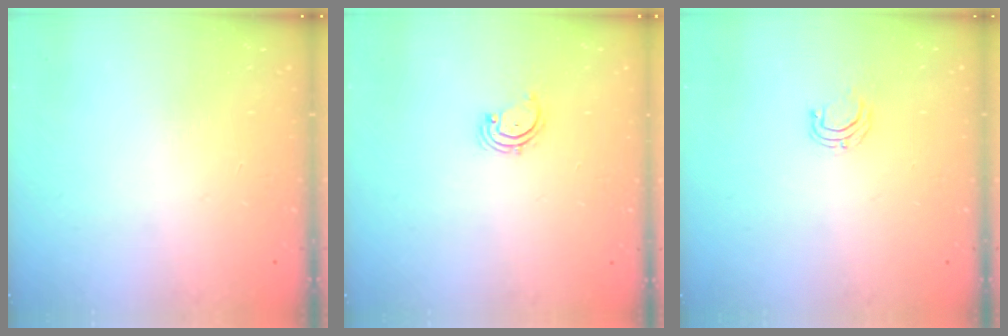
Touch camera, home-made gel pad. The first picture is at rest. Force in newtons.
{"total": 2.1, "press": 2.1, "slide": 0.3}
{"total": 4.1, "press": 4.1, "slide": 0.3}